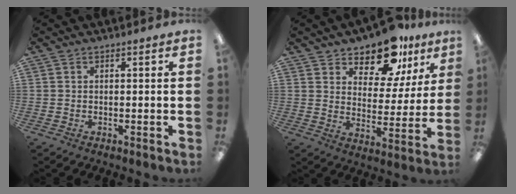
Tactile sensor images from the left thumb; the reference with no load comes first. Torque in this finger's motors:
{"motor_torque": [0.42, 0.51, -0.17, 0.12, 0.05]}